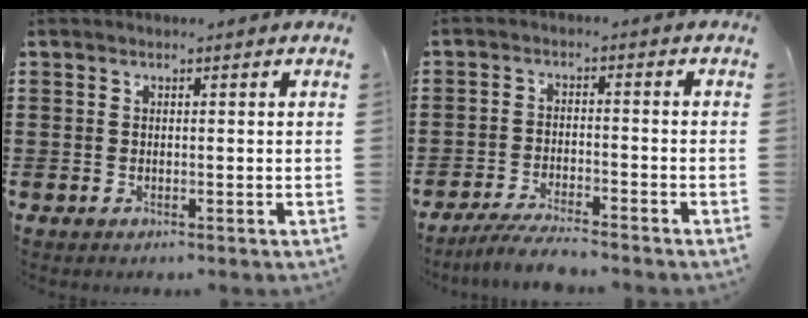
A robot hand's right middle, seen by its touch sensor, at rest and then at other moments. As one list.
[{"total": 4.5, "force": [-4.2, 0.1, 1.6], "torque": [-0.034, -0.006, -0.083]}]